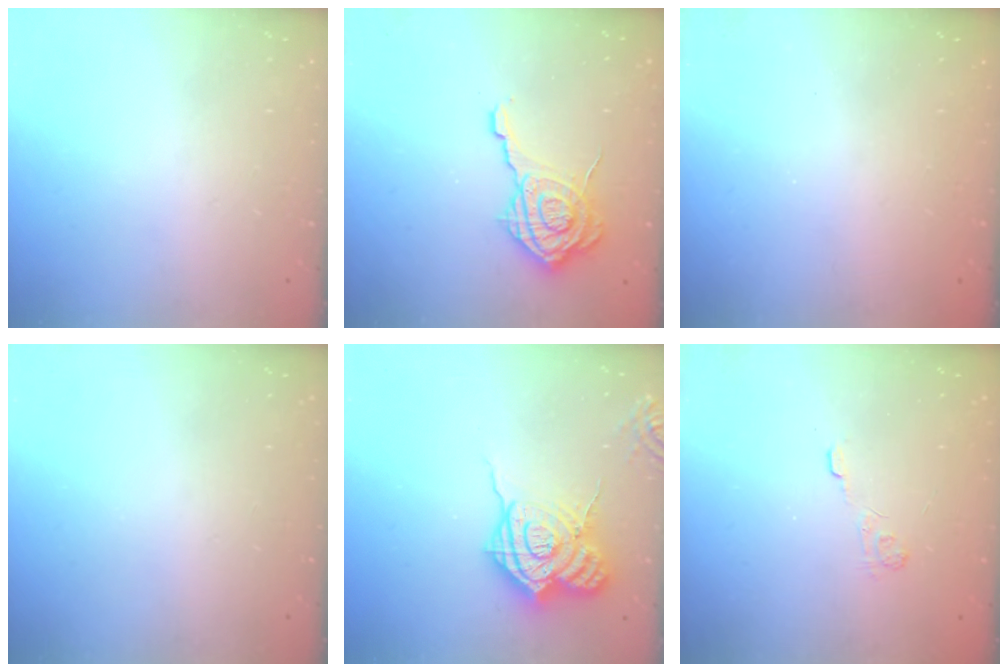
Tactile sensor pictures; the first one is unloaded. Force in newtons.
{"total": 13.8, "press": 13.8, "slide": 0.8}
{"total": 2.5, "press": 2.4, "slide": 0.8}
{"total": 0.0}
{"total": 19.0, "press": 19.0, "slide": 1.7}
{"total": 2.9, "press": 2.4, "slide": 1.5}